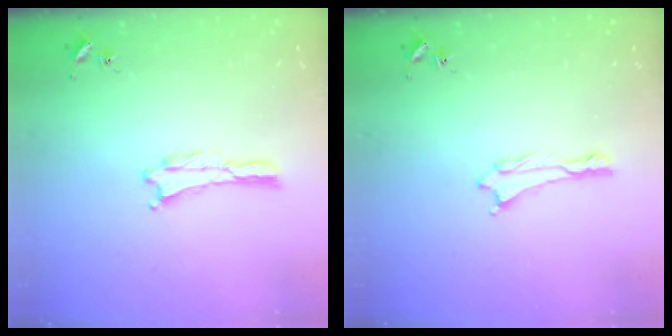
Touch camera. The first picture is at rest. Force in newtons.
{"total": 0.6, "press": 0.5, "slide": 0.2}